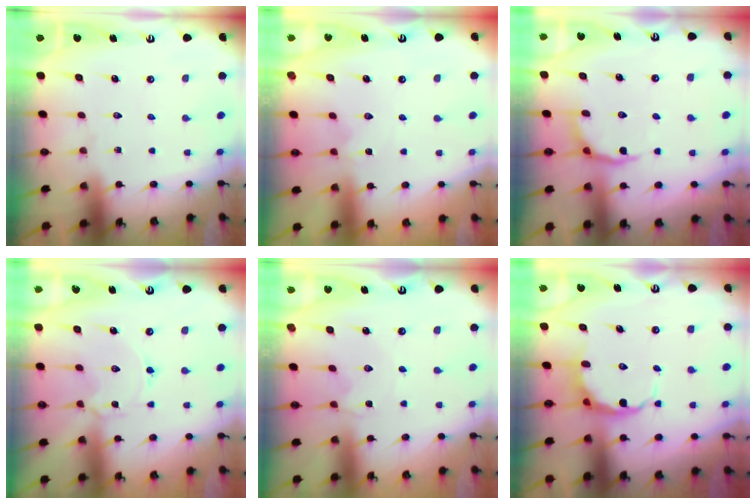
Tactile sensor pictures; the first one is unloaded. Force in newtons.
{"total": 0.7, "press": 0.6, "slide": 0.3}
{"total": 3.6, "press": 2.6, "slide": 2.5}
{"total": 1.7, "press": 1.7, "slide": 0.3}
{"total": 1.4, "press": 1.3, "slide": 0.4}
{"total": 7.7, "press": 7.5, "slide": 1.8}